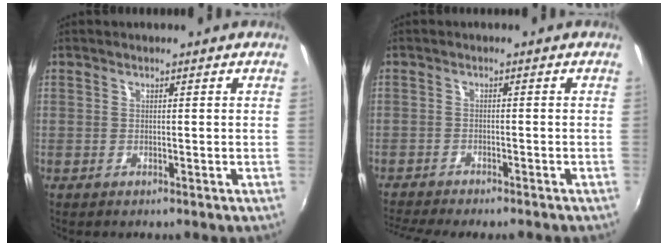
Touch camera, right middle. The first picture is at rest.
{"total": 7.2, "force": [-6.5, 0.5, 3.0], "torque": [-0.076, -0.022, -0.104]}